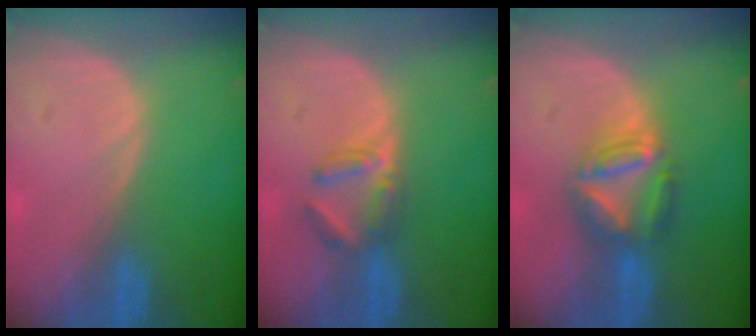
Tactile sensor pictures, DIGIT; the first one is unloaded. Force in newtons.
{"total": 4.1, "press": 3.9, "slide": 1.1}
{"total": 7.2, "press": 6.3, "slide": 3.5}